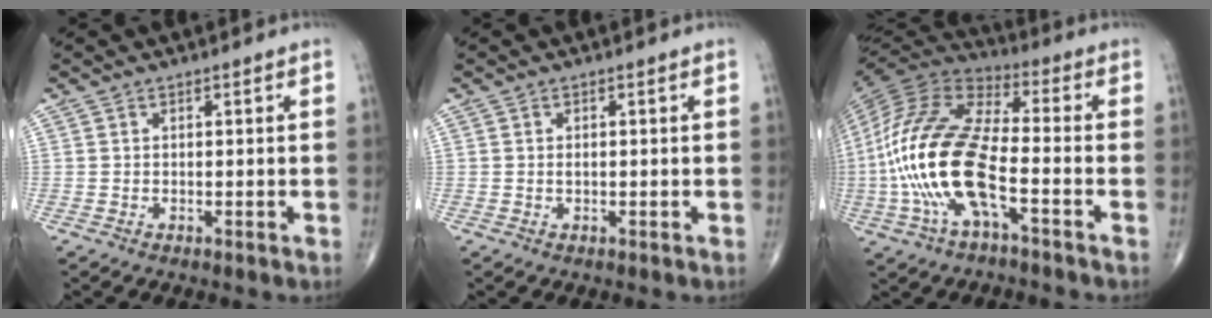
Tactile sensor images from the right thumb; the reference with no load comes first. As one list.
[{"total": 0.8, "force": [0.0, 0.4, 0.6], "torque": [-0.013, 0.001, 0.001]}, {"total": 20.8, "force": [-5.0, 7.9, 18.6], "torque": [-0.407, 0.027, -0.094]}]